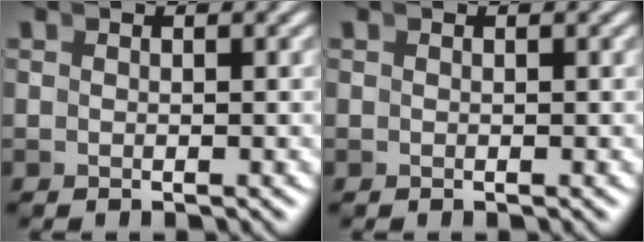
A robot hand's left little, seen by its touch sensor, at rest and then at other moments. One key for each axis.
{"total": 0.0}